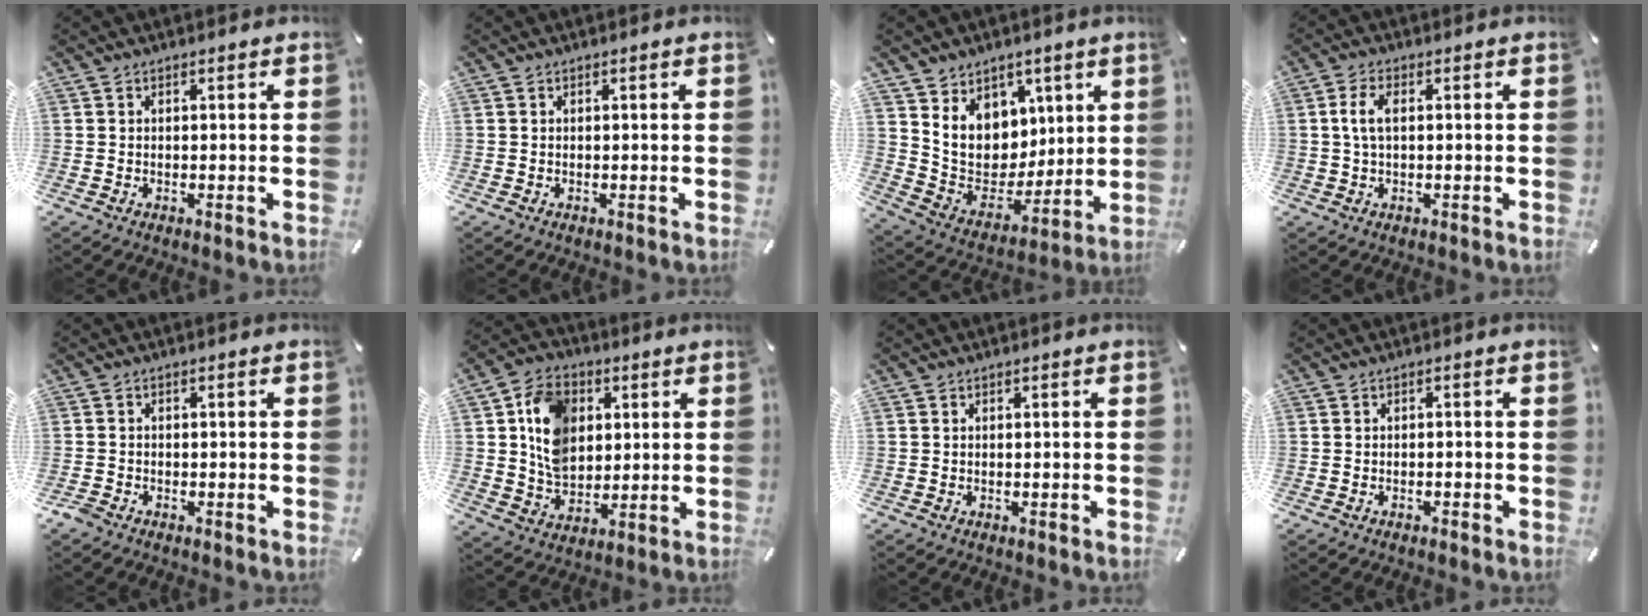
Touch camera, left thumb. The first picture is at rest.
{"total": 0.0}
{"total": 12.8, "force": [5.2, 11.1, 3.8], "torque": [-0.077, -0.051, 0.110]}
{"total": 4.9, "force": [0.7, 2.4, 4.2], "torque": [-0.098, 0.003, 0.007]}
{"total": 1.4, "force": [-1.1, 0.7, 0.5], "torque": [-0.015, 0.000, -0.024]}
{"total": 12.3, "force": [3.0, 9.8, 6.7], "torque": [-0.127, 0.011, 0.058]}
{"total": 0.0}
{"total": 1.1, "force": [-0.9, 0.4, 0.5], "torque": [-0.011, 0.001, -0.017]}